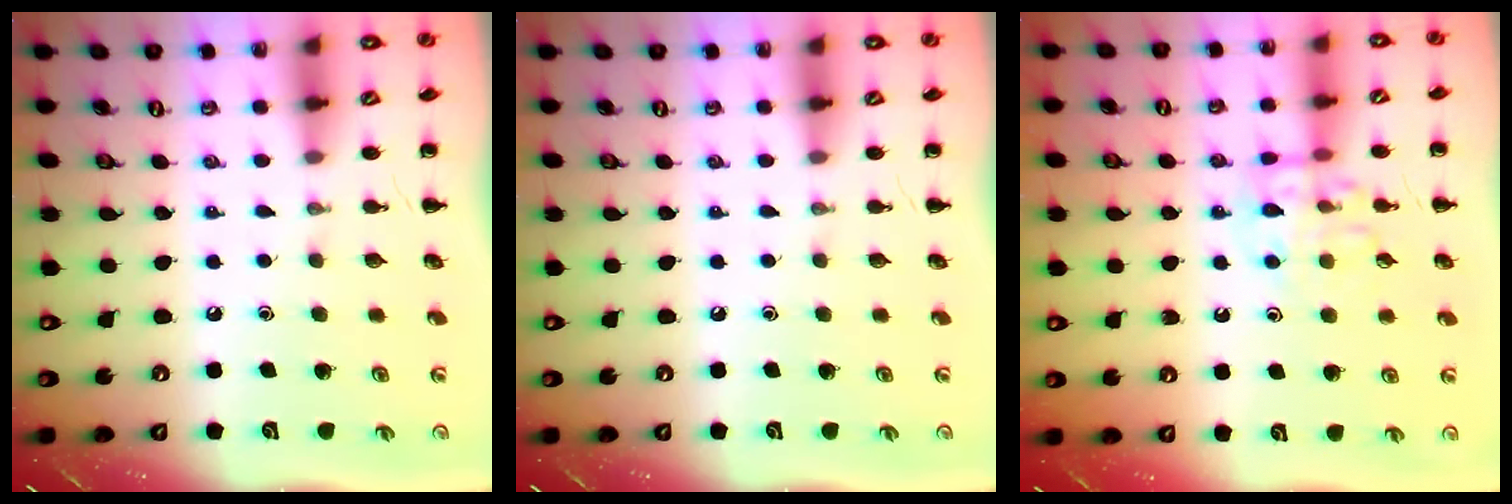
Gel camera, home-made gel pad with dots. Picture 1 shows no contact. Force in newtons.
{"total": 0.0}
{"total": 11.6, "press": 11.5, "slide": 1.0}